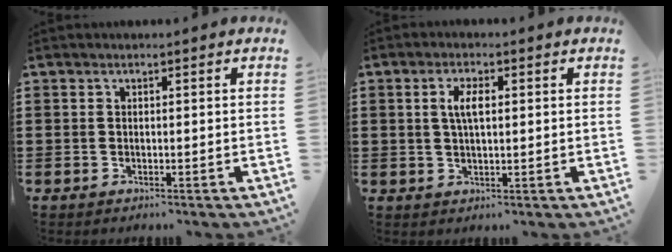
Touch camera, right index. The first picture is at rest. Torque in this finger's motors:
{"motor_torque": [0.56, -0.21, 0.30, 0.10]}